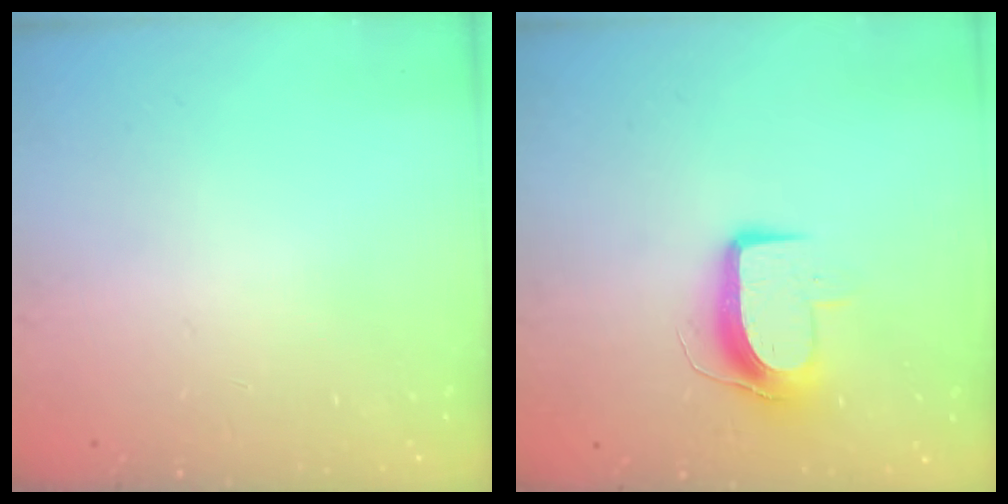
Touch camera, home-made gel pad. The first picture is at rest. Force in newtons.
{"total": 9.2, "press": 9.2, "slide": 0.2}